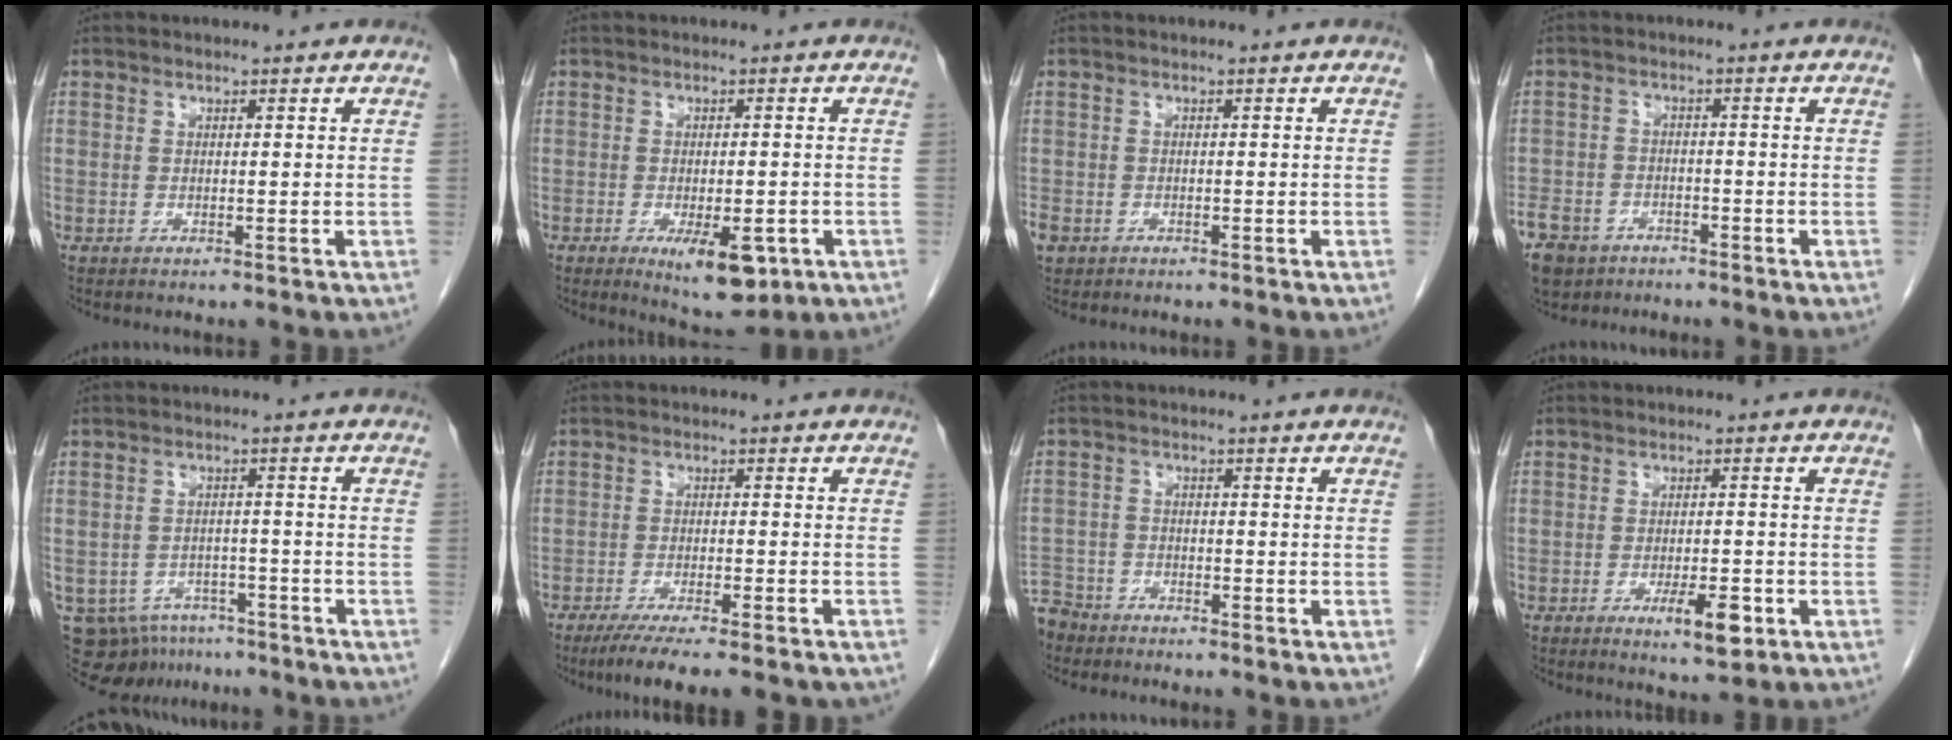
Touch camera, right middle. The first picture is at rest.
{"total": 7.6, "force": [-3.3, 2.7, 6.3], "torque": [-0.092, -0.011, -0.036]}
{"total": 3.8, "force": [-2.5, 2.6, 1.2], "torque": [-0.030, -0.002, -0.045]}
{"total": 11.0, "force": [-7.5, 7.3, 3.5], "torque": [-0.104, -0.005, -0.121]}
{"total": 9.2, "force": [-6.9, 5.7, 2.2], "torque": [-0.032, 0.007, -0.094]}
{"total": 9.7, "force": [-7.7, 0.8, 5.8], "torque": [-0.077, -0.018, -0.115]}
{"total": 7.1, "force": [-6.3, 3.3, 0.6], "torque": [-0.023, -0.009, -0.118]}
{"total": 5.1, "force": [-2.3, 1.2, 4.4], "torque": [-0.069, -0.004, -0.029]}